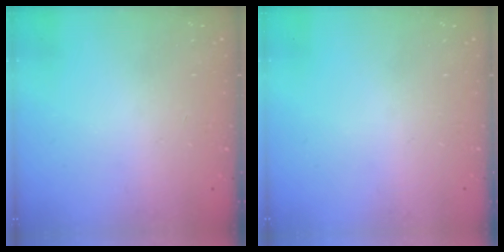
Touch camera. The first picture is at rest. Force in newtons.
{"total": 0.0}